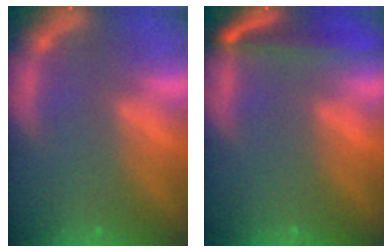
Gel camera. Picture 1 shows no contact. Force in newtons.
{"total": 5.5}